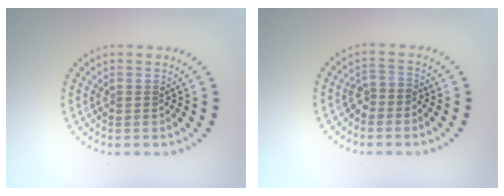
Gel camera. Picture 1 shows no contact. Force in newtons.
{"total": 1.7, "press": 1.3, "slide": 1.1}